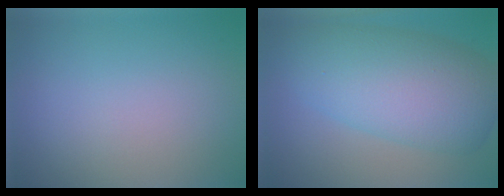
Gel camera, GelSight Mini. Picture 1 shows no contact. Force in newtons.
{"total": 9.5, "press": 9.5, "slide": 0.3}